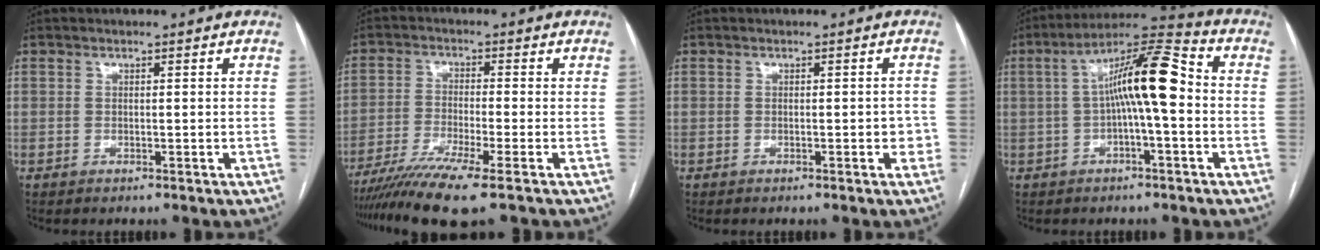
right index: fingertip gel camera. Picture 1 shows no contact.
{"total": 9.7, "force": [-7.0, -0.5, 6.7], "torque": [-0.115, -0.020, -0.118]}
{"total": 1.8, "force": [-0.5, 0.9, 1.5], "torque": [-0.012, 0.009, -0.002]}
{"total": 11.8, "force": [0.1, 1.7, 11.7], "torque": [-0.199, 0.037, -0.002]}